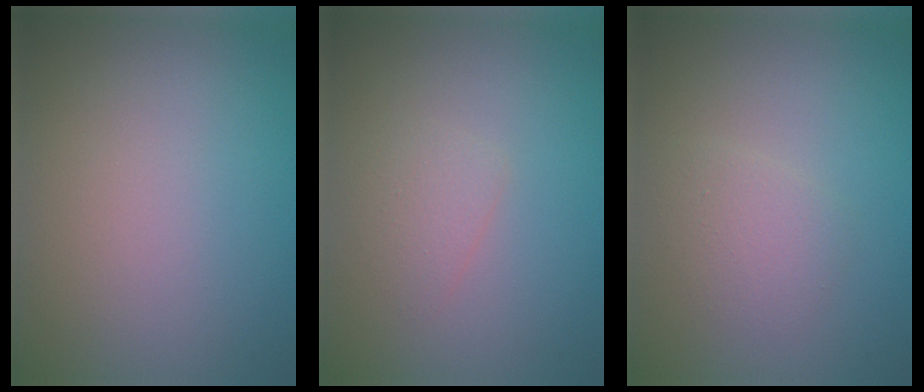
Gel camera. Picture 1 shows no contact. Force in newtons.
{"total": 1.5, "press": 1.5, "slide": 0.1}
{"total": 1.9, "press": 1.9, "slide": 0.1}